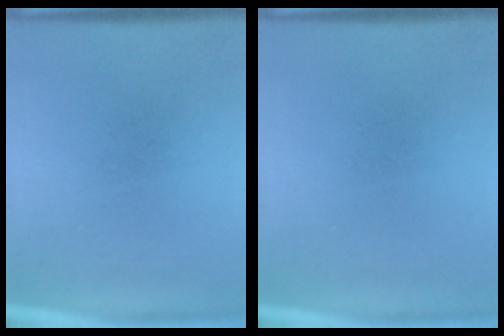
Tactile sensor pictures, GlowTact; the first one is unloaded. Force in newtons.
{"total": 0.0}